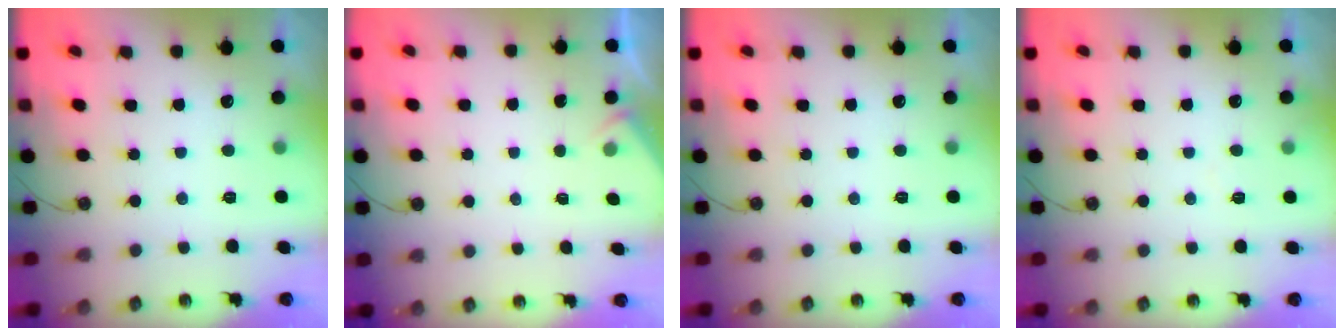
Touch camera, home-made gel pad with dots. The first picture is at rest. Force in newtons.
{"total": 1.8, "press": 1.8, "slide": 0.4}
{"total": 0.0}
{"total": 3.5, "press": 3.5, "slide": 0.6}